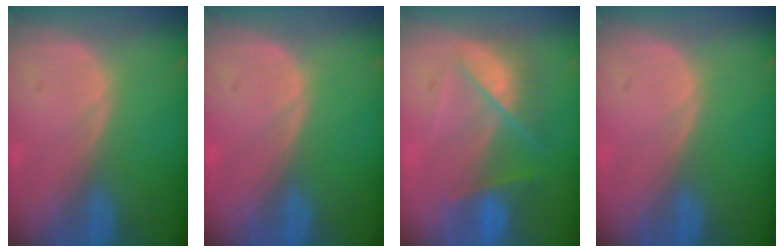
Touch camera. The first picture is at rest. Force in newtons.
{"total": 0.0}
{"total": 7.3, "press": 6.6, "slide": 3.3}
{"total": 0.0}